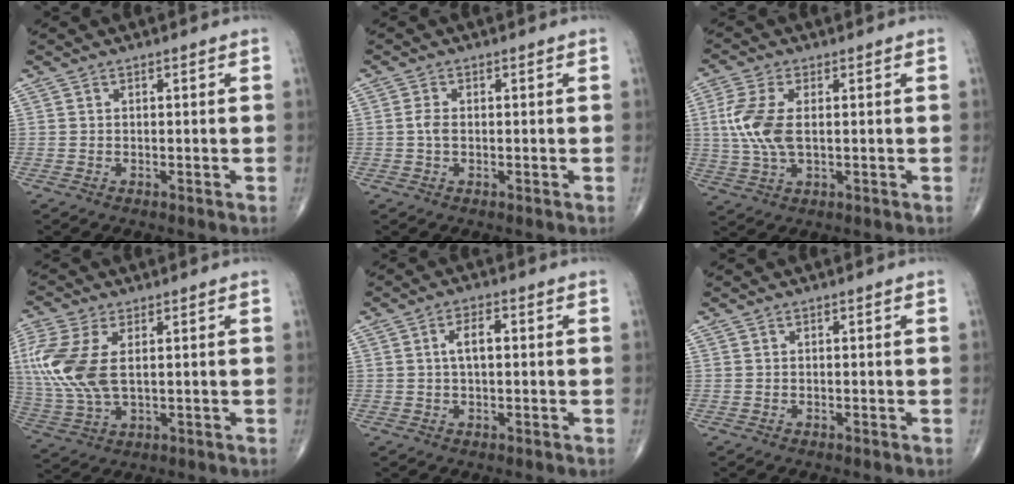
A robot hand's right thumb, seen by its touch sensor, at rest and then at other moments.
{"total": 1.7, "force": [-0.2, 1.0, 1.4], "torque": [-0.031, 0.001, -0.007]}
{"total": 8.7, "force": [0.7, 4.4, 7.5], "torque": [-0.186, -0.002, 0.016]}
{"total": 13.9, "force": [2.4, 7.3, 11.6], "torque": [-0.295, -0.001, 0.055]}
{"total": 3.8, "force": [0.5, 1.7, 3.3], "torque": [-0.061, 0.008, 0.006]}
{"total": 0.0}